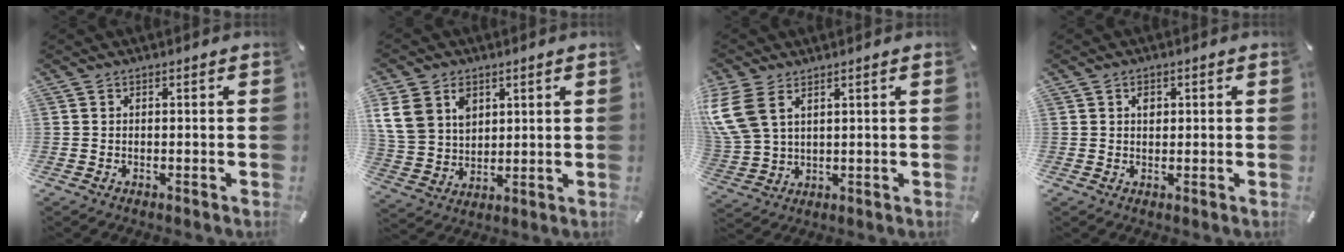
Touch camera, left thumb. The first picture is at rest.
{"total": 10.7, "force": [4.9, 8.4, 4.3], "torque": [-0.107, -0.013, 0.090]}
{"total": 8.7, "force": [4.6, 5.4, 5.0], "torque": [-0.134, -0.012, 0.088]}
{"total": 1.8, "force": [0.5, 1.4, 1.0], "torque": [-0.006, 0.000, 0.004]}